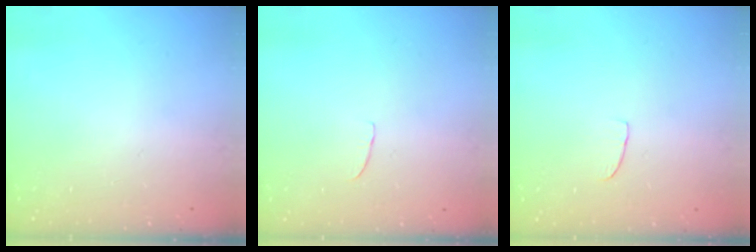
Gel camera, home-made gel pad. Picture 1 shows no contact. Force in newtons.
{"total": 3.7, "press": 3.7, "slide": 0.3}
{"total": 2.6, "press": 2.6, "slide": 0.2}